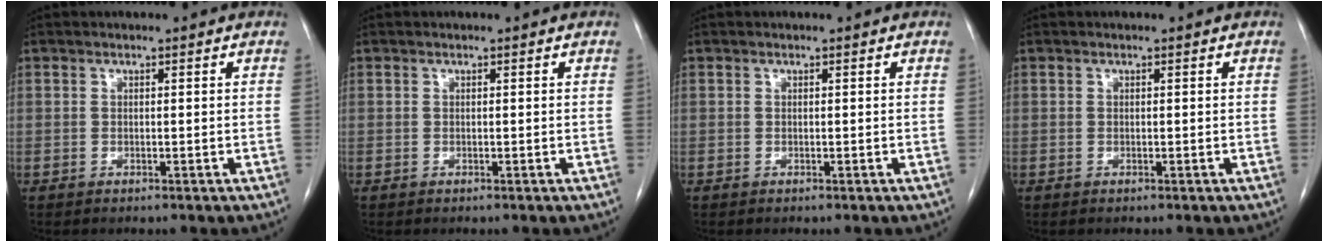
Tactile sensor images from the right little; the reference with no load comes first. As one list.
[{"total": 0.0}, {"total": 0.0}, {"total": 0.0}]